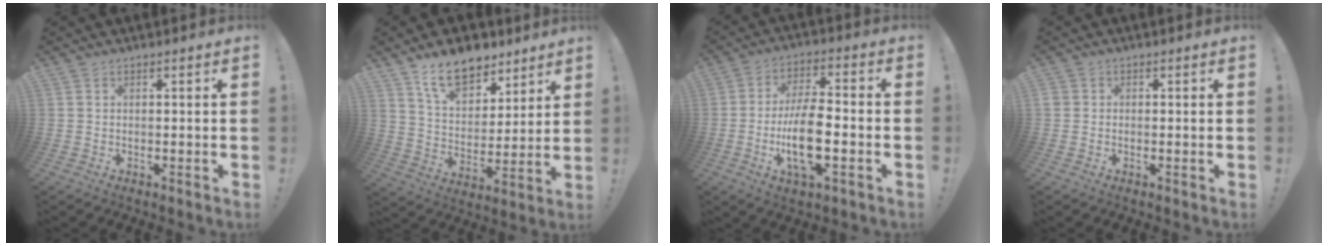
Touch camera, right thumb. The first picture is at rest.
{"total": 14.5, "force": [10.3, 8.0, 6.3], "torque": [-0.107, -0.060, 0.191]}
{"total": 14.2, "force": [-3.4, 5.2, 12.7], "torque": [-0.249, 0.002, -0.061]}
{"total": 1.4, "force": [-0.2, 1.3, 0.4], "torque": [-0.012, 0.006, -0.003]}